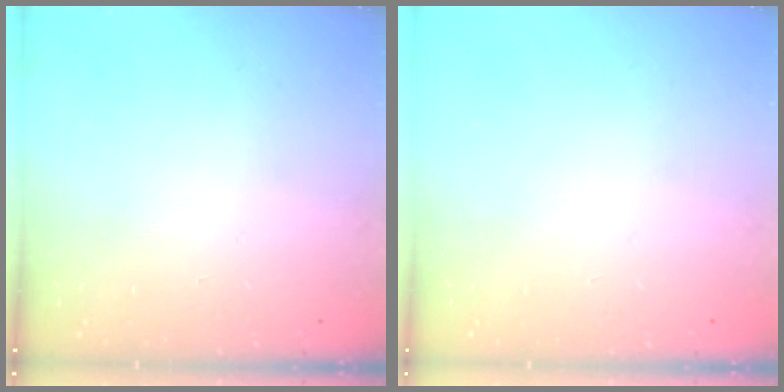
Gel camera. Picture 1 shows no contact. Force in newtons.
{"total": 0.0}